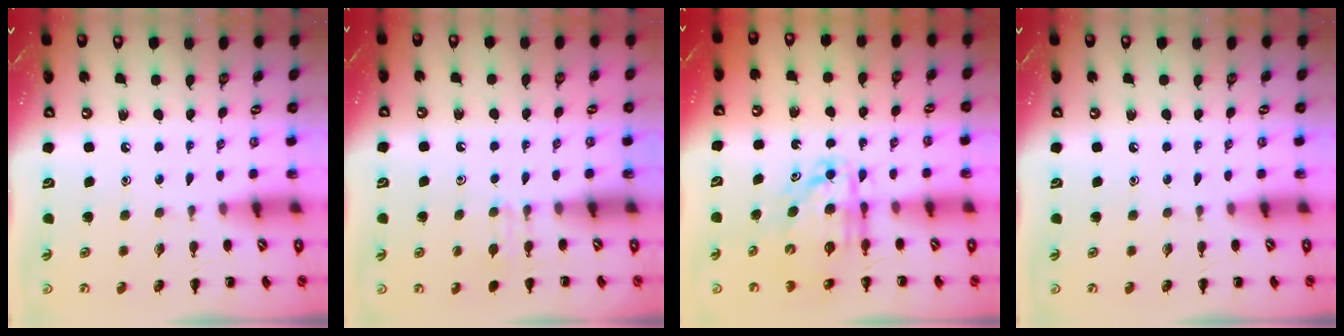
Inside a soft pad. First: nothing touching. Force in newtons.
{"total": 3.9, "press": 3.7, "slide": 1.5}
{"total": 7.1, "press": 7.0, "slide": 1.2}
{"total": 0.0}